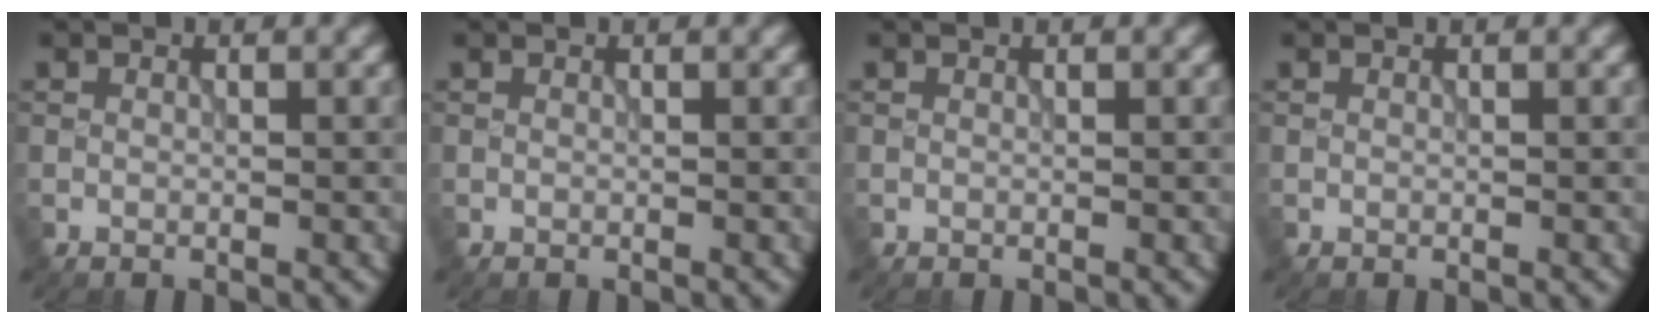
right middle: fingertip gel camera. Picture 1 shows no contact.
{"total": 0.0}
{"total": 0.0}
{"total": 0.0}